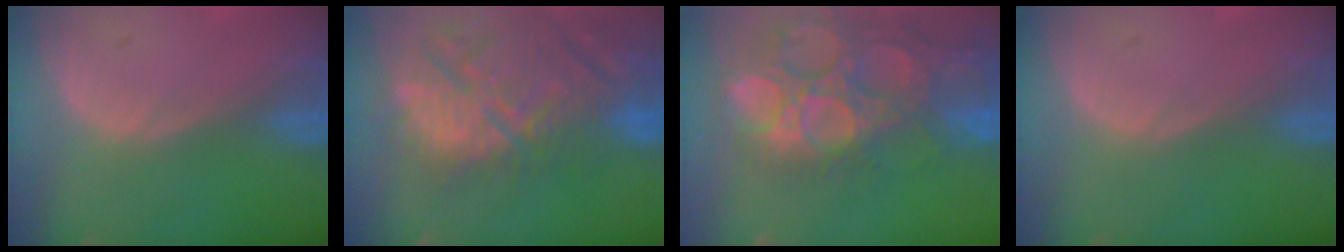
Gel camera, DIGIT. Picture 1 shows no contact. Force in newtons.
{"total": 14.9, "press": 12.9, "slide": 7.4}
{"total": 15.8, "press": 13.1, "slide": 8.9}
{"total": 0.0}